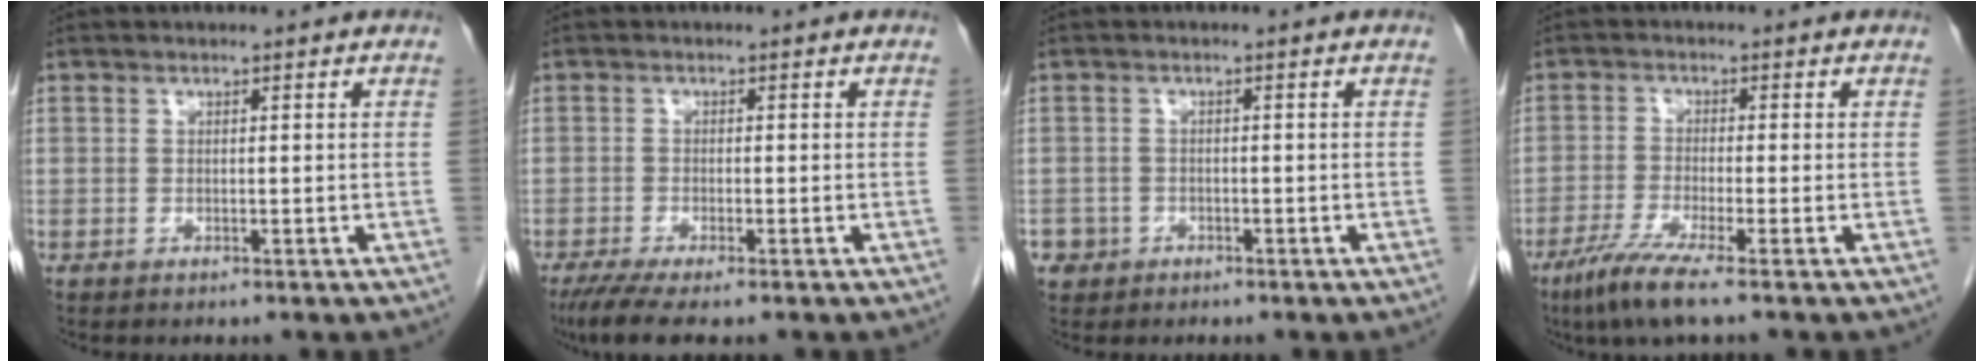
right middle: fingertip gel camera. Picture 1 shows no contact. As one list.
[{"total": 5.3, "force": [-3.9, 0.6, 3.5], "torque": [-0.064, -0.015, -0.065]}, {"total": 2.5, "force": [-1.3, 2.1, 0.1], "torque": [-0.001, 0.008, -0.022]}, {"total": 5.8, "force": [-3.9, -0.5, 4.4], "torque": [-0.091, -0.020, -0.078]}]